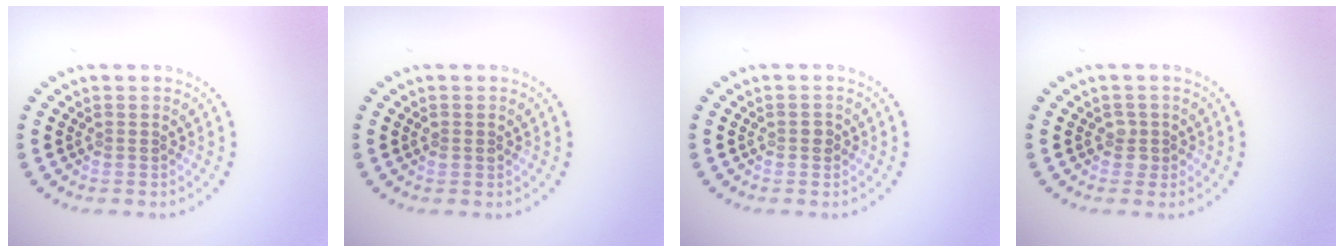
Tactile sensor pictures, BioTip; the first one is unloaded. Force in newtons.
{"total": 1.0, "press": 0.9, "slide": 0.2}
{"total": 0.9, "press": 0.9, "slide": 0.0}
{"total": 1.2, "press": 1.1, "slide": 0.5}